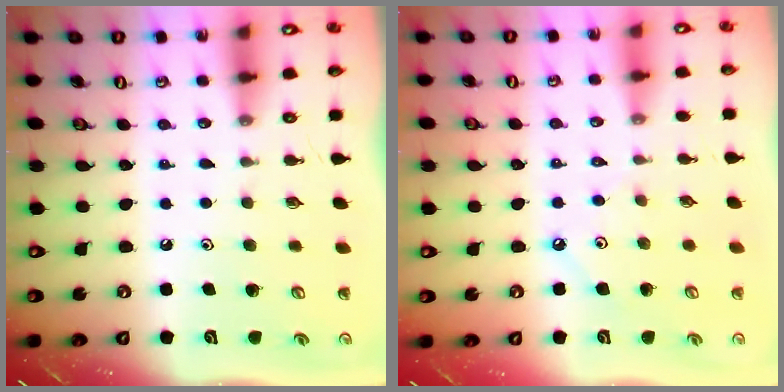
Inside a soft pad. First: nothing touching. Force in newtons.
{"total": 2.8, "press": 2.8, "slide": 0.1}